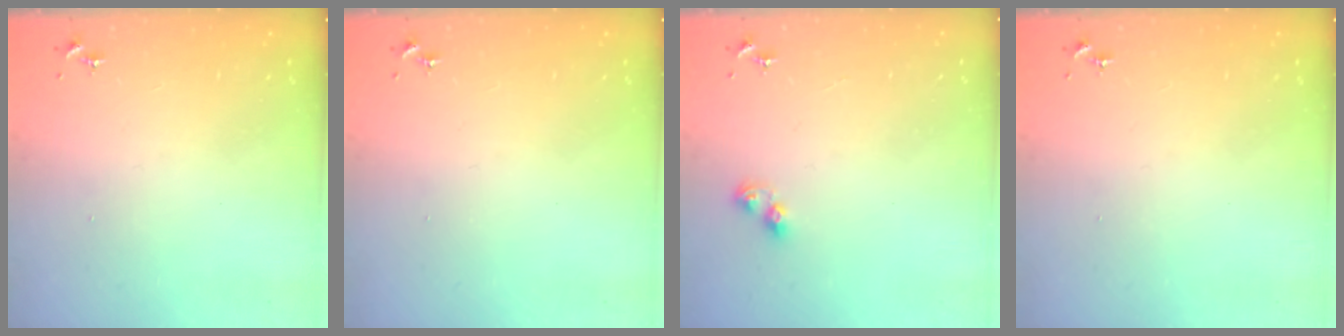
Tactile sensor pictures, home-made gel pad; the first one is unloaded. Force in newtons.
{"total": 0.0}
{"total": 5.7, "press": 5.7, "slide": 0.4}
{"total": 0.0}